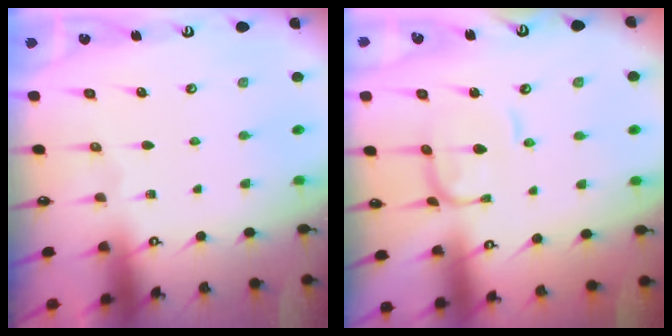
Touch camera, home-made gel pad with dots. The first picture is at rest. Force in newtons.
{"total": 1.0, "press": 0.9, "slide": 0.4}